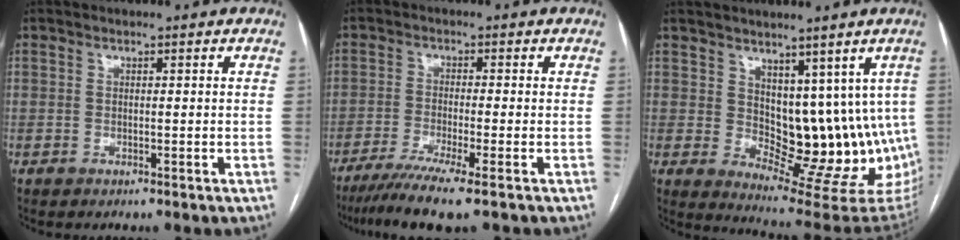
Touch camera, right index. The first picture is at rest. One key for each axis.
{"total": 7.7, "fx": -5.5, "fy": -0.7, "fz": 5.4, "tx": -0.086, "ty": -0.022, "tz": -0.093}
{"total": 12.8, "fx": 4.0, "fy": 7.8, "fz": 9.3, "tx": -0.104, "ty": -0.005, "tz": 0.084}